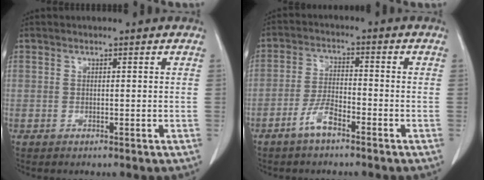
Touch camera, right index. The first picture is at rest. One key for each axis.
{"total": 4.9, "fx": -3.3, "fy": 1.1, "fz": 3.4, "tx": -0.073, "ty": 0.001, "tz": -0.066}